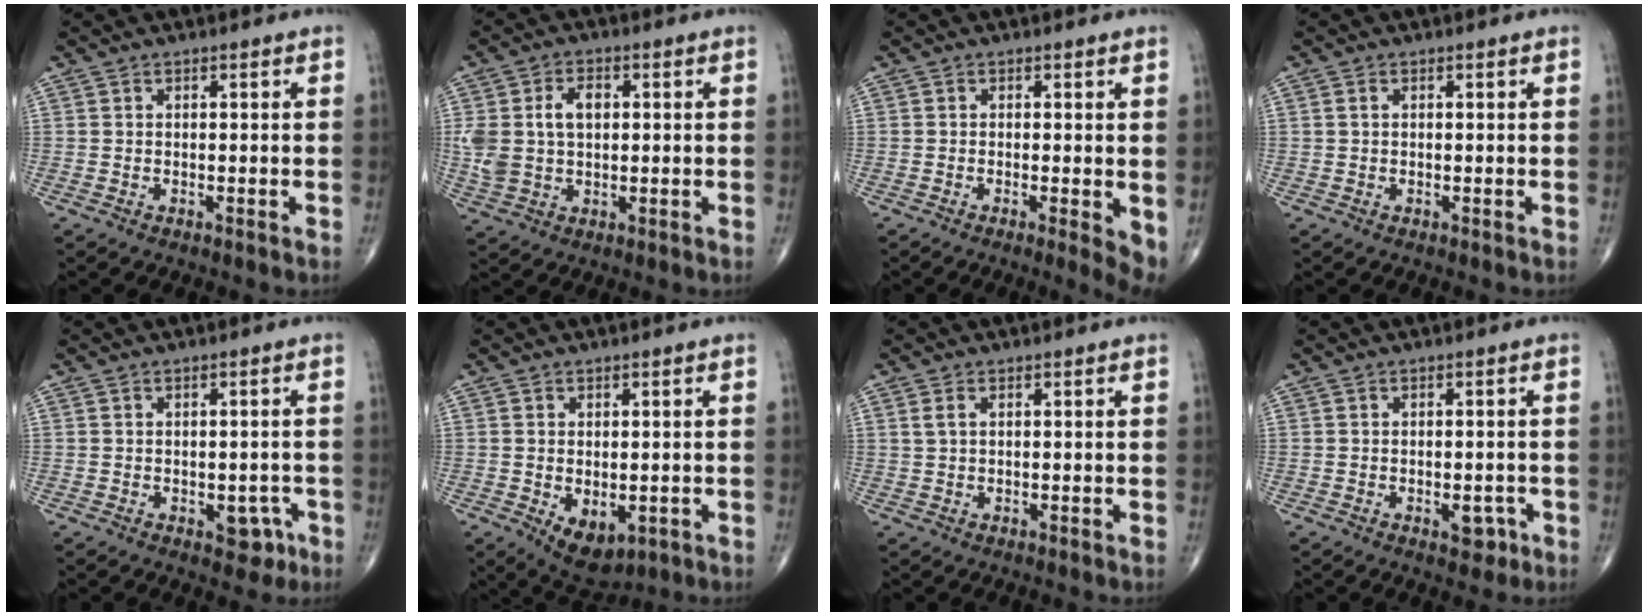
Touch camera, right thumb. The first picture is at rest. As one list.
[{"total": 9.5, "force": [1.4, 6.3, 6.9], "torque": [-0.136, 0.011, 0.033]}, {"total": 4.4, "force": [-0.6, 1.0, 4.2], "torque": [-0.062, -0.012, -0.014]}, {"total": 0.7, "force": [0.1, 0.5, 0.5], "torque": [-0.012, 0.001, 0.003]}, {"total": 4.3, "force": [-1.8, 2.7, 2.7], "torque": [-0.008, 0.010, -0.018]}, {"total": 7.2, "force": [-2.0, 4.3, 5.4], "torque": [-0.072, -0.008, -0.015]}, {"total": 1.6, "force": [0.5, 0.9, 1.2], "torque": [-0.031, 0.007, 0.014]}, {"total": 3.3, "force": [-1.4, 1.8, 2.3], "torque": [-0.015, 0.007, -0.015]}]